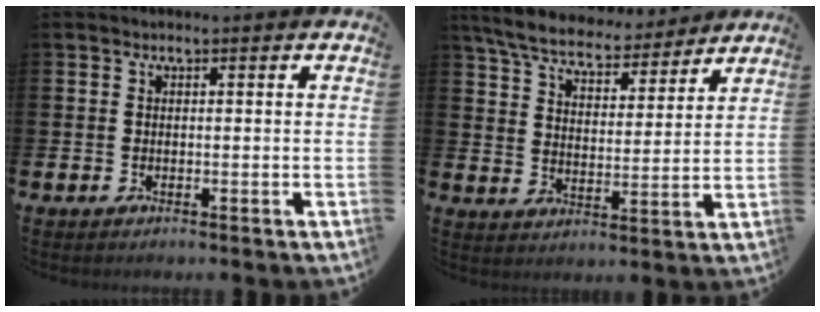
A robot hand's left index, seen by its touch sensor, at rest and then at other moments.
{"total": 6.8, "force": [6.5, 1.5, 1.6], "torque": [-0.063, -0.042, 0.113]}